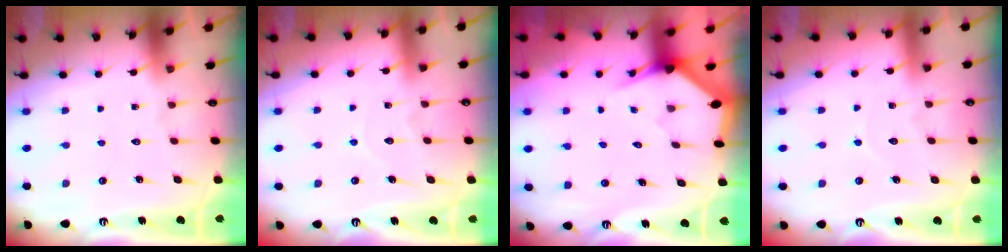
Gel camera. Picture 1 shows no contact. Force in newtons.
{"total": 5.5, "press": 5.4, "slide": 0.5}
{"total": 2.9, "press": 2.9, "slide": 0.2}
{"total": 2.8, "press": 2.8, "slide": 0.3}